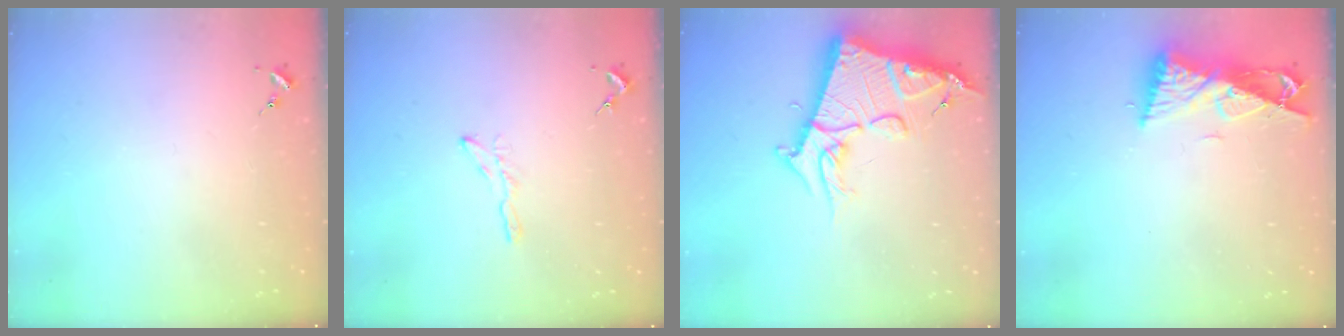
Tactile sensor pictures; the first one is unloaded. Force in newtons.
{"total": 4.2, "press": 4.2, "slide": 0.5}
{"total": 18.5, "press": 18.4, "slide": 1.8}
{"total": 9.7, "press": 9.7, "slide": 0.7}